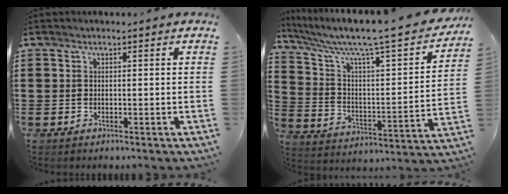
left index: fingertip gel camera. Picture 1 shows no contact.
{"total": 8.4, "force": [6.6, 0.8, 5.0], "torque": [-0.127, -0.051, 0.104]}